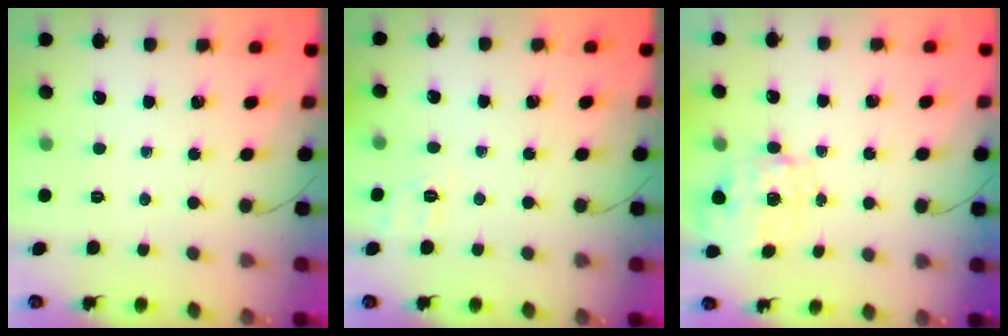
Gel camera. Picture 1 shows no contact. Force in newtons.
{"total": 4.4, "press": 3.8, "slide": 2.2}
{"total": 4.9, "press": 4.8, "slide": 0.9}